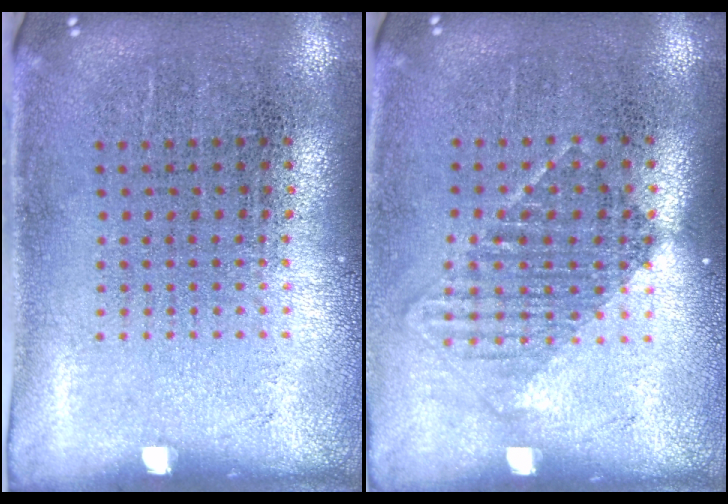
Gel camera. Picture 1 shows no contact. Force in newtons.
{"total": 1.3, "press": 1.1, "slide": 0.7}